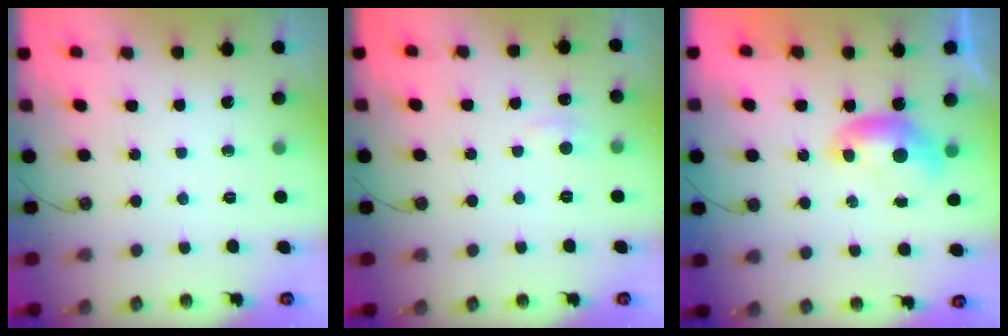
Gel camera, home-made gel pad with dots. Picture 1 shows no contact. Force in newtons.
{"total": 2.5, "press": 2.4, "slide": 0.5}
{"total": 0.0}